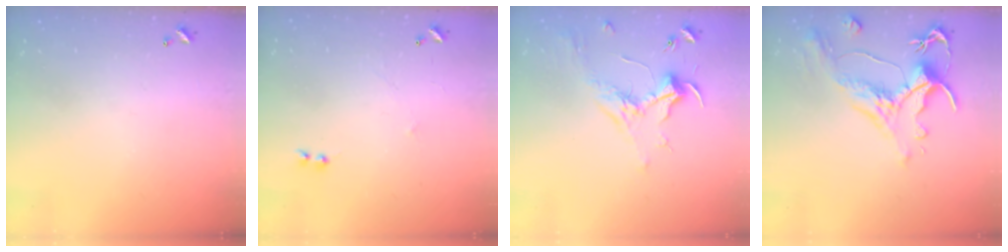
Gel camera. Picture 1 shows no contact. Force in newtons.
{"total": 1.2, "press": 1.2, "slide": 0.3}
{"total": 1.9, "press": 1.7, "slide": 0.7}
{"total": 1.6, "press": 0.4, "slide": 1.6}